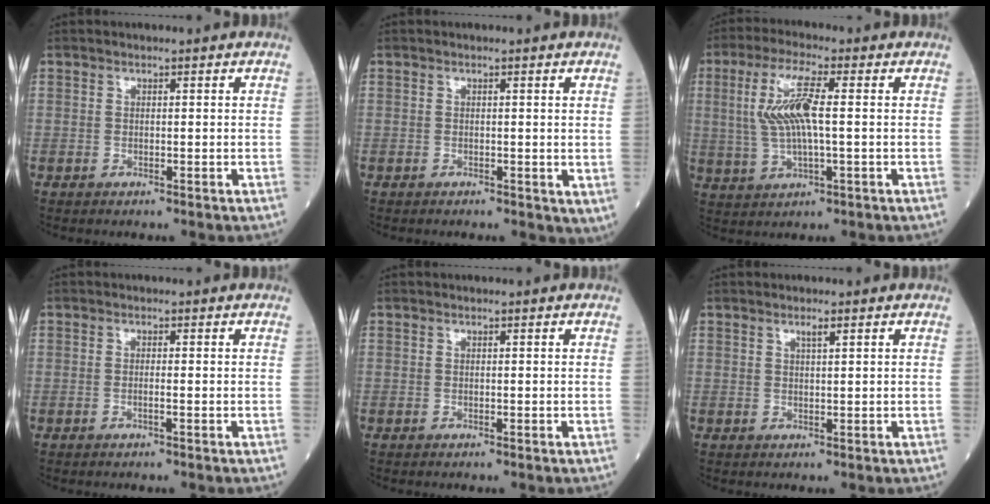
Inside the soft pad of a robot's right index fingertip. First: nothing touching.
{"total": 1.4, "force": [-0.2, 1.1, 0.9], "torque": [-0.010, 0.000, -0.003]}
{"total": 9.0, "force": [1.2, 1.6, 8.8], "torque": [-0.193, 0.006, 0.026]}
{"total": 0.9, "force": [-0.3, -0.1, 0.8], "torque": [-0.018, 0.000, -0.006]}
{"total": 0.0}
{"total": 1.2, "force": [0.7, 0.0, 0.9], "torque": [-0.019, -0.001, 0.013]}